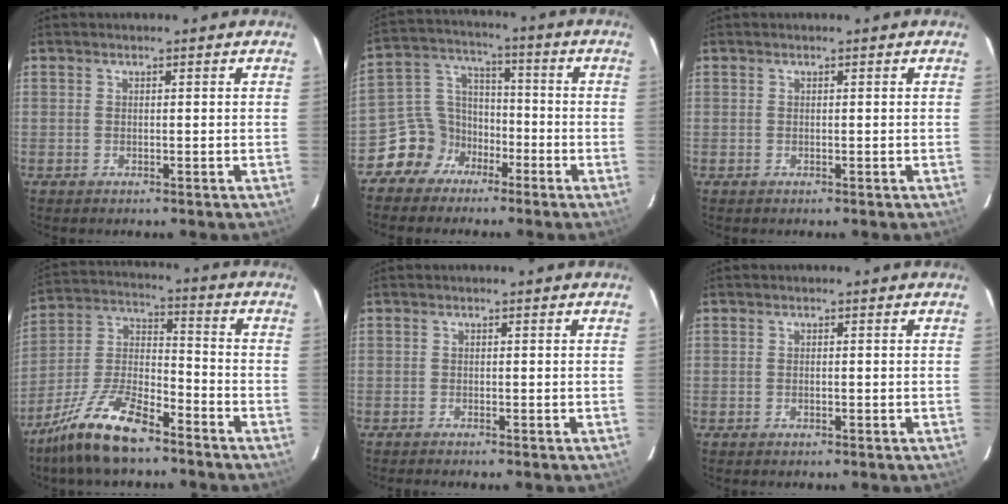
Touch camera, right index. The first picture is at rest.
{"total": 9.1, "force": [-5.9, 6.8, 1.3], "torque": [-0.039, 0.042, -0.114]}
{"total": 0.0}
{"total": 15.0, "force": [-10.6, 5.0, 9.4], "torque": [-0.202, 0.006, -0.201]}
{"total": 0.8, "force": [-0.8, 0.0, 0.3], "torque": [-0.010, -0.002, -0.014]}
{"total": 0.5, "force": [-0.2, 0.4, 0.3], "torque": [-0.007, 0.001, -0.002]}